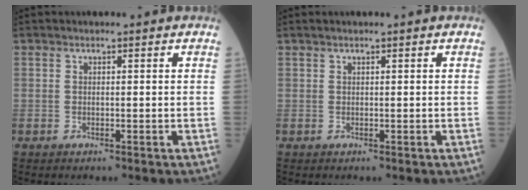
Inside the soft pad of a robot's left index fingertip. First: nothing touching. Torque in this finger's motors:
{"motor_torque": [-0.73, 0.56, -0.88, -0.11]}